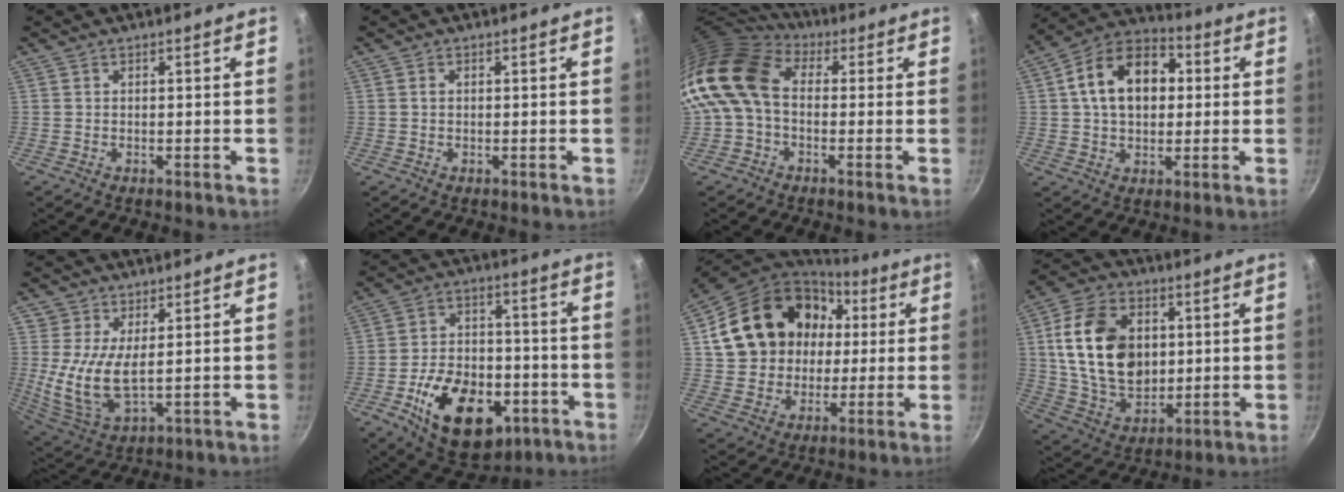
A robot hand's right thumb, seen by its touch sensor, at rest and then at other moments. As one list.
[{"total": 0.8, "force": [0.1, 0.6, 0.5], "torque": [-0.009, 0.003, 0.002]}, {"total": 12.5, "force": [0.2, 9.1, 8.6], "torque": [-0.149, 0.023, -0.016]}, {"total": 15.4, "force": [2.4, 10.7, 10.8], "torque": [-0.144, 0.026, 0.024]}, {"total": 9.8, "force": [1.8, 5.5, 8.0], "torque": [-0.163, -0.025, 0.042]}, {"total": 20.2, "force": [-7.7, 12.8, 13.6], "torque": [-0.189, 0.037, -0.105]}, {"total": 22.4, "force": [4.9, 18.2, 12.1], "torque": [-0.198, 0.037, 0.094]}, {"total": 19.3, "force": [3.0, 13.5, 13.4], "torque": [-0.223, -0.003, 0.059]}]